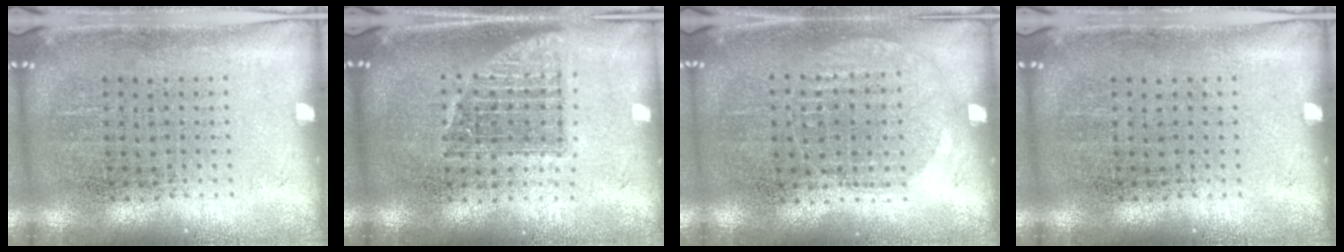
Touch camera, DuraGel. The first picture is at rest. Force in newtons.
{"total": 1.4, "press": 1.1, "slide": 0.8}
{"total": 1.0, "press": 0.9, "slide": 0.4}
{"total": 0.0}